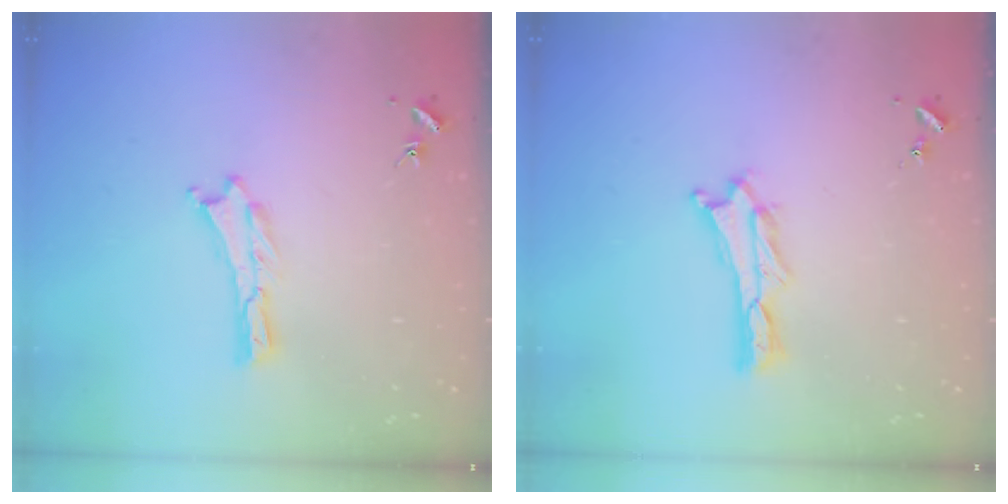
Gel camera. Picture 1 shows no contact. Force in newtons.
{"total": 0.9, "press": 0.9, "slide": 0.2}